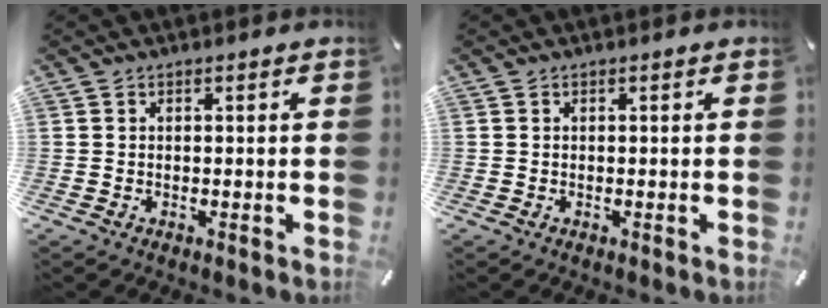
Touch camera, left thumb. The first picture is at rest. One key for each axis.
{"total": 0.0}